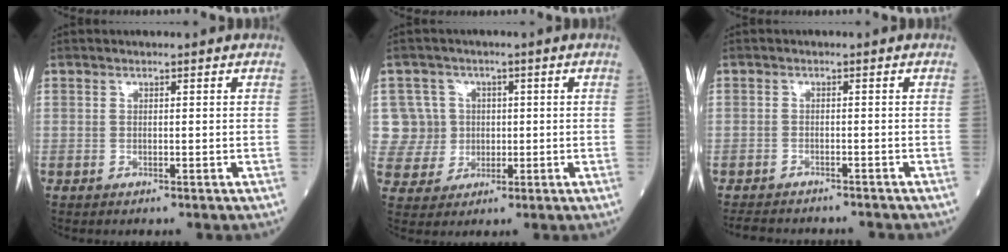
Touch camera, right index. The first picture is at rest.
{"total": 6.9, "force": [1.1, 6.8, 0.0], "torque": [0.004, 0.021, 0.026]}
{"total": 7.3, "force": [-6.8, 1.9, 2.0], "torque": [-0.025, -0.007, -0.096]}